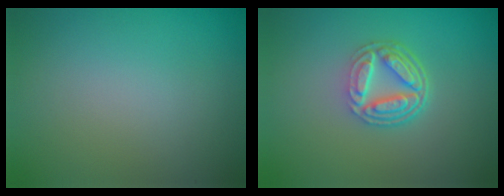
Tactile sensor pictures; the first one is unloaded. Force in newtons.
{"total": 5.2, "press": 3.8, "slide": 3.6}